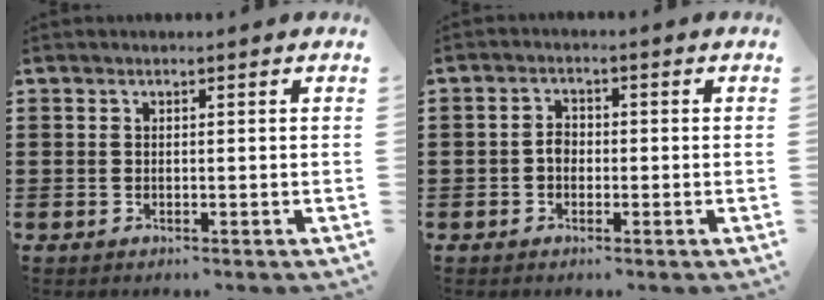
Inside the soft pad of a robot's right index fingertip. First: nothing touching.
{"total": 2.0, "force": [-0.6, 1.4, 1.2], "torque": [-0.025, 0.005, -0.012]}